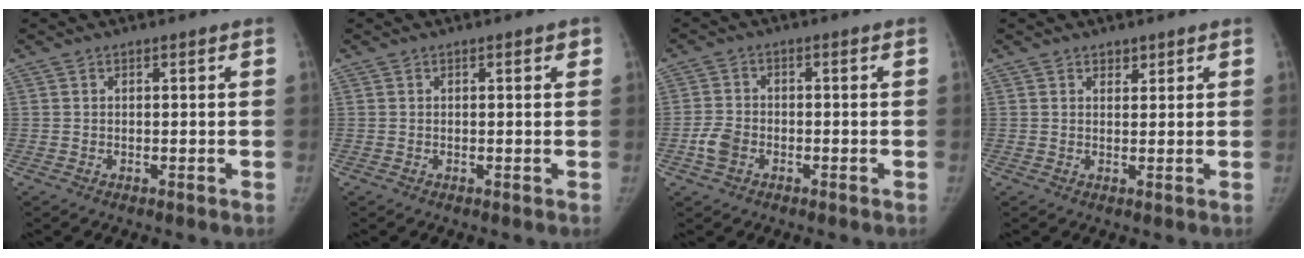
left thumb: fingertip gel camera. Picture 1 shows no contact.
{"total": 1.0, "force": [0.5, 0.3, 0.8], "torque": [-0.007, 0.000, 0.005]}
{"total": 3.9, "force": [-1.7, 2.7, 2.3], "torque": [-0.044, 0.010, -0.034]}
{"total": 1.6, "force": [1.3, 0.9, 0.4], "torque": [0.011, -0.007, 0.017]}